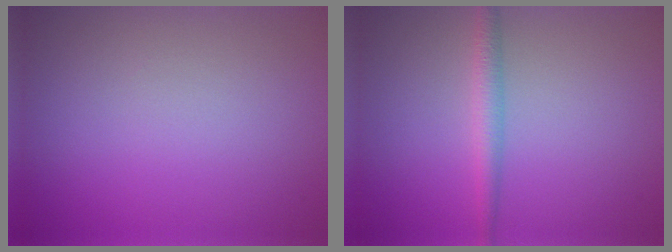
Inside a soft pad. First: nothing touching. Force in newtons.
{"total": 1.9, "press": 1.9, "slide": 0.1}